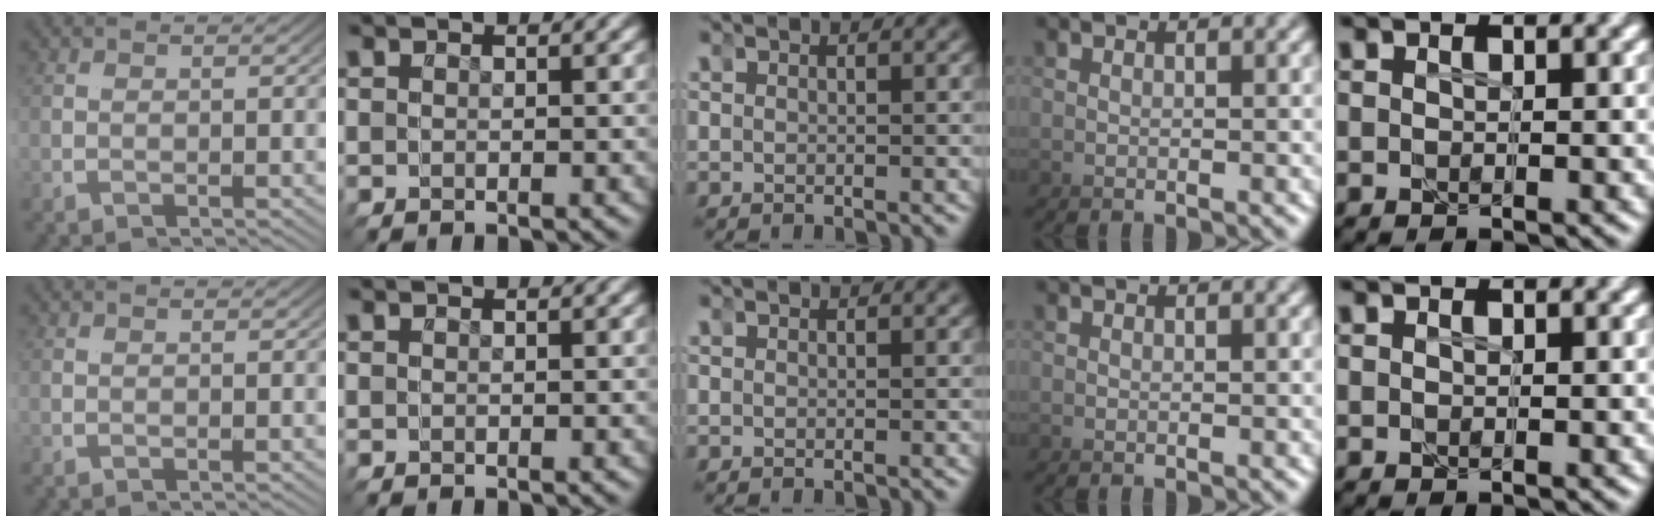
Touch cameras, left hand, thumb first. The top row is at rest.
{}